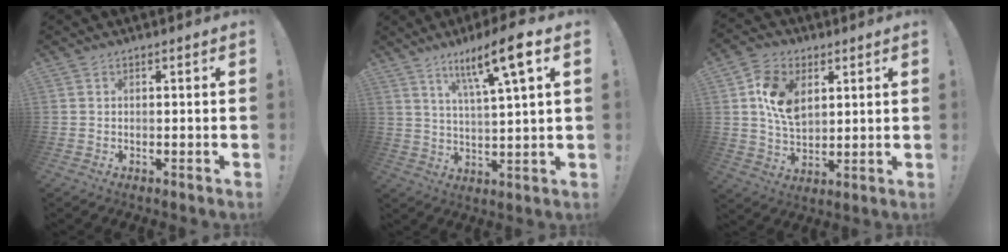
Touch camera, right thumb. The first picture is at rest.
{"total": 12.4, "force": [6.7, 1.3, 10.4], "torque": [-0.172, -0.034, 0.099]}
{"total": 12.6, "force": [4.4, 8.9, 7.8], "torque": [-0.140, -0.003, 0.084]}